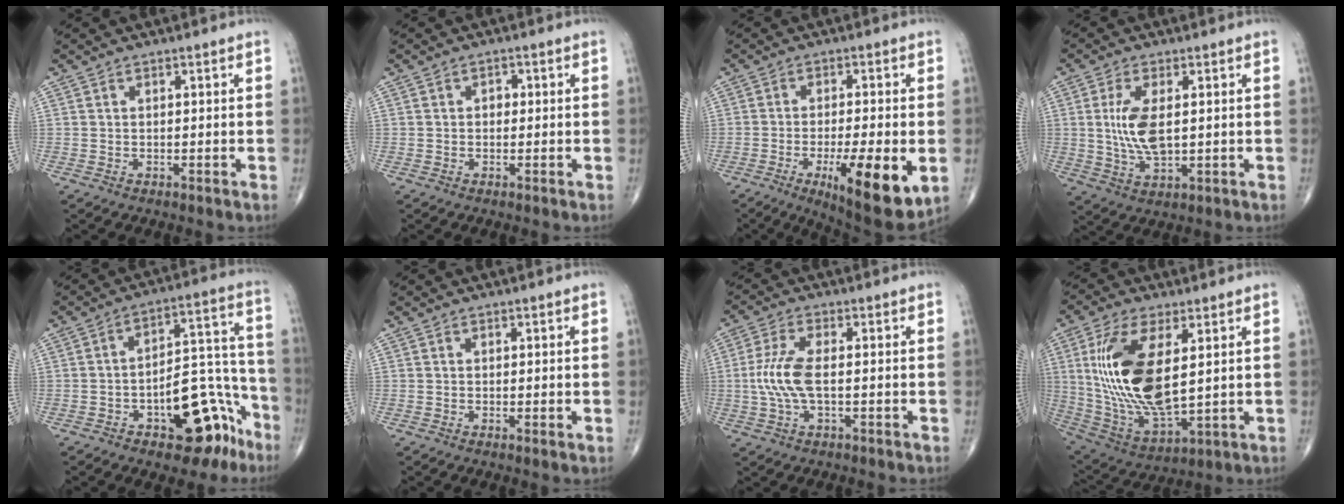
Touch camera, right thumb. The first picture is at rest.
{"total": 1.4, "force": [0.0, 1.1, 0.8], "torque": [-0.003, 0.004, -0.004]}
{"total": 14.9, "force": [-4.5, 3.9, 13.7], "torque": [-0.196, -0.016, -0.058]}
{"total": 8.2, "force": [1.0, 3.7, 7.3], "torque": [-0.152, -0.010, 0.024]}
{"total": 17.3, "force": [-8.7, 8.3, 12.4], "torque": [-0.115, 0.083, -0.115]}
{"total": 0.7, "force": [0.0, 0.1, 0.6], "torque": [-0.015, -0.004, -0.002]}
{"total": 7.4, "force": [-0.5, 2.7, 6.9], "torque": [-0.172, 0.008, -0.014]}
{"total": 19.6, "force": [3.6, 8.6, 17.3], "torque": [-0.351, -0.023, 0.081]}